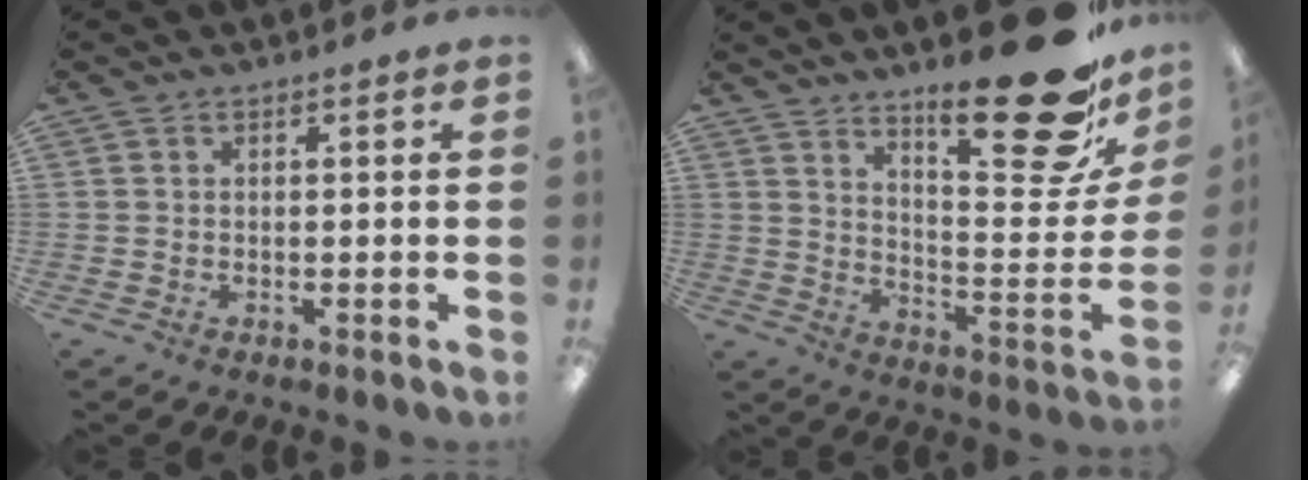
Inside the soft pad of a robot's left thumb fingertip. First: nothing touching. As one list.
[{"total": 24.8, "force": [17.3, 7.0, 16.2], "torque": [-0.210, -0.129, 0.276]}]